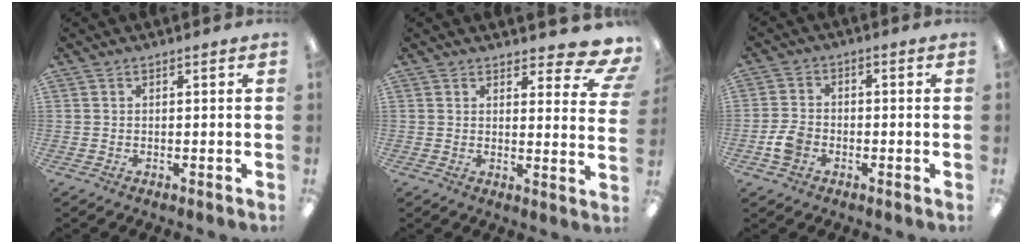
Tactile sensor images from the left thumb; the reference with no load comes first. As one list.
[{"total": 7.2, "force": [5.2, 2.6, 4.3], "torque": [-0.044, -0.035, 0.088]}, {"total": 5.4, "force": [-2.0, 4.1, 2.9], "torque": [-0.059, 0.011, -0.037]}]